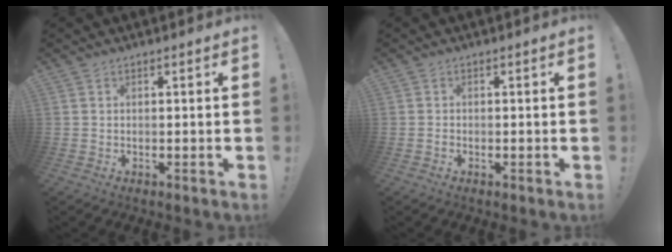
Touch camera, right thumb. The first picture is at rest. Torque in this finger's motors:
{"motor_torque": [-0.10, -0.10, -0.05, -0.18, -0.03]}